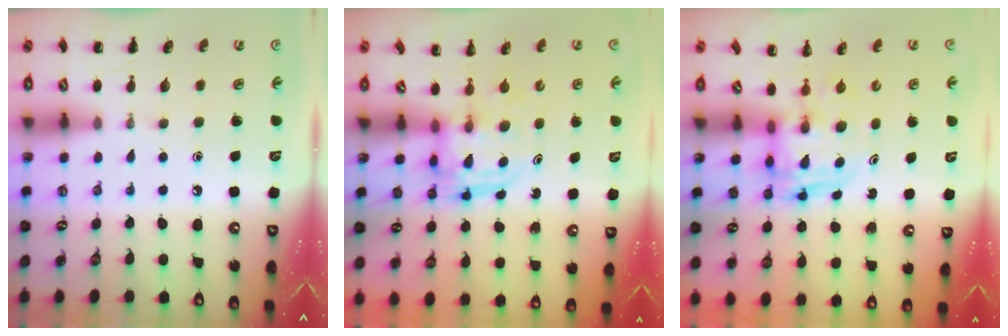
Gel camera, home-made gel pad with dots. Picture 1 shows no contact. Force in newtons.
{"total": 3.1, "press": 3.1, "slide": 0.2}
{"total": 2.8, "press": 2.8, "slide": 0.2}